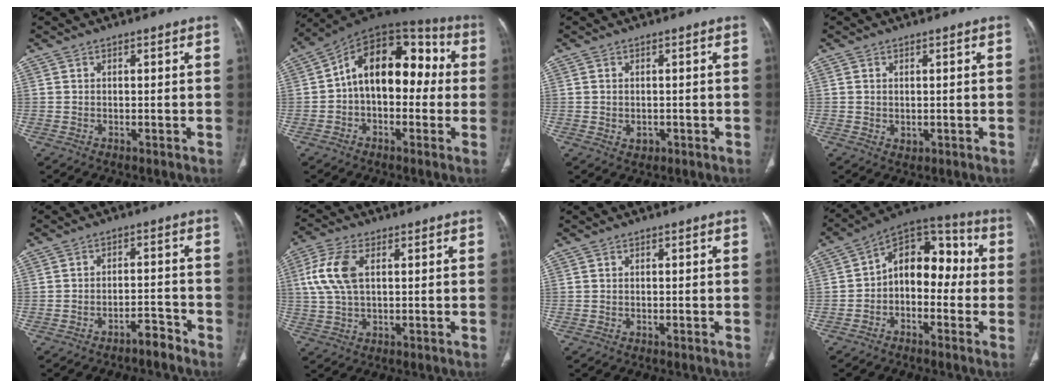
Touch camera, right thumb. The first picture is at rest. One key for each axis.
{"total": 16.9, "fx": 0.5, "fy": 10.7, "fz": 13.0, "tx": -0.159, "ty": 0.057, "tz": -0.006}
{"total": 1.7, "fx": -0.4, "fy": 1.4, "fz": 0.9, "tx": -0.011, "ty": 0.001, "tz": 0.001}
{"total": 1.2, "fx": 0.1, "fy": 1.0, "fz": 0.7, "tx": -0.016, "ty": -0.004, "tz": 0.008}
{"total": 3.4, "fx": -3.0, "fy": 1.0, "fz": 1.3, "tx": -0.019, "ty": 0.032, "tz": -0.047}
{"total": 8.7, "fx": 2.0, "fy": 4.7, "fz": 7.1, "tx": -0.169, "ty": 0.010, "tz": 0.040}
{"total": 0.0}
{"total": 12.9, "fx": -0.9, "fy": 8.6, "fz": 9.6, "tx": -0.100, "ty": 0.051, "tz": -0.034}